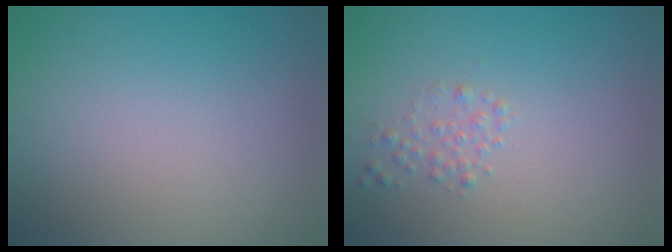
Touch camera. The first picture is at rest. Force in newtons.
{"total": 1.2, "press": 1.2, "slide": 0.0}